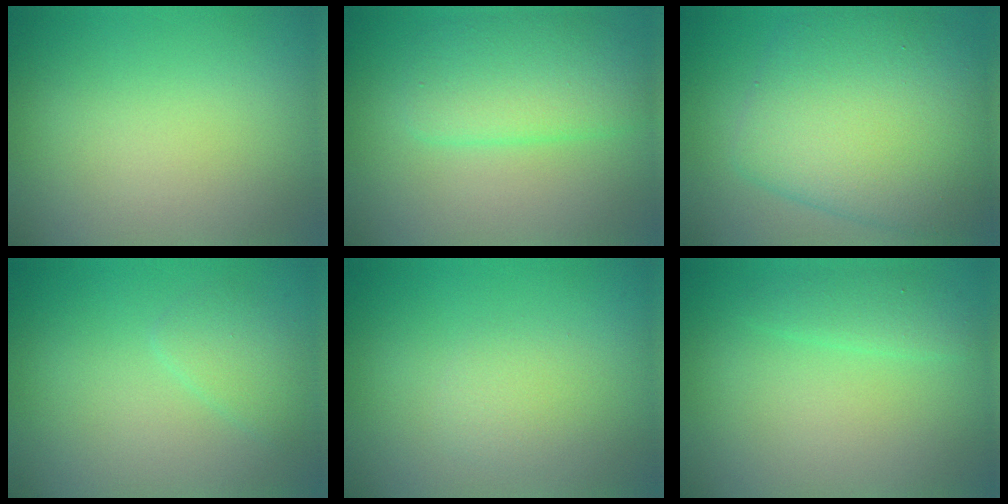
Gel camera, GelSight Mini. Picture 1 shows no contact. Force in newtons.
{"total": 4.4, "press": 4.4, "slide": 0.1}
{"total": 10.3, "press": 10.3, "slide": 0.2}
{"total": 1.8, "press": 1.8, "slide": 0.1}
{"total": 1.5, "press": 1.5, "slide": 0.0}
{"total": 1.7, "press": 1.7, "slide": 0.2}